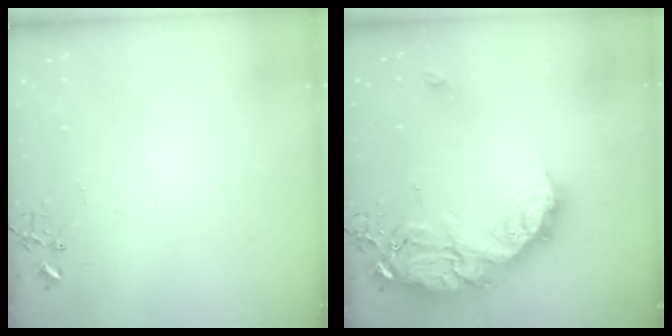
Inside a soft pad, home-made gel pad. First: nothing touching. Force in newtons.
{"total": 22.1, "press": 22.0, "slide": 2.0}